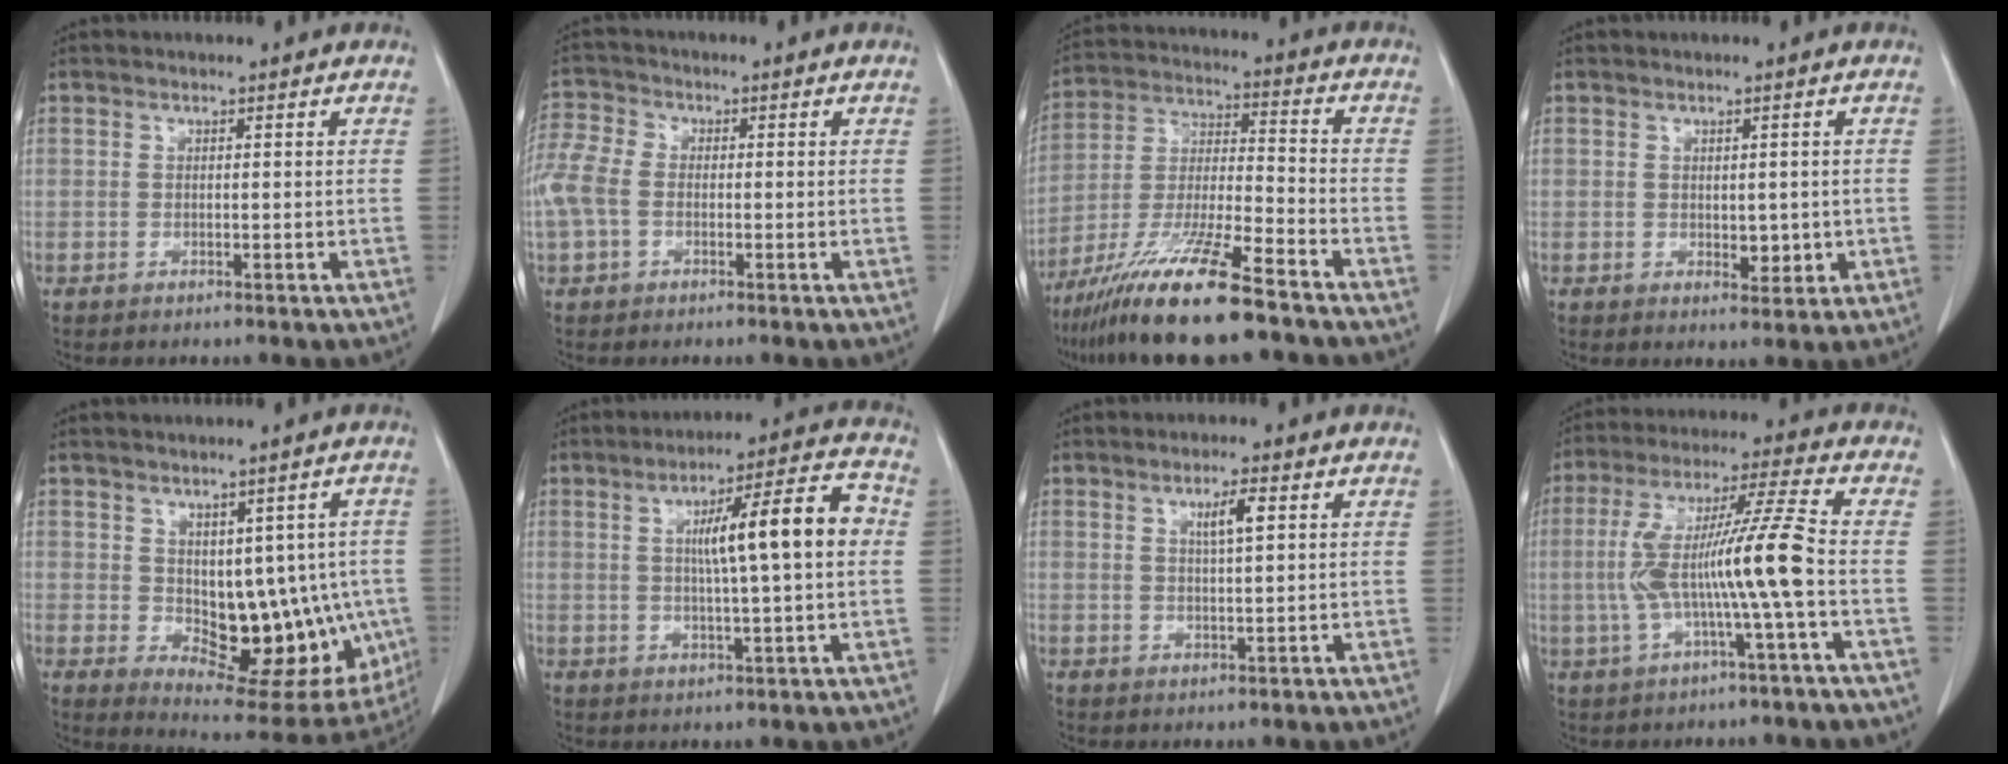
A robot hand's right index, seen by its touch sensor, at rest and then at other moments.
{"total": 12.4, "force": [-1.4, 9.7, 7.7], "torque": [-0.241, 0.025, -0.027]}
{"total": 16.0, "force": [-11.6, 0.8, 11.0], "torque": [-0.227, -0.034, -0.214]}
{"total": 3.0, "force": [-0.3, 1.7, 2.4], "torque": [-0.029, -0.004, 0.005]}
{"total": 15.7, "force": [-1.5, 8.4, 13.2], "torque": [-0.156, 0.001, 0.005]}
{"total": 12.1, "force": [1.6, 0.8, 12.0], "torque": [-0.180, 0.021, 0.022]}
{"total": 3.5, "force": [1.4, 0.3, 3.2], "torque": [-0.053, -0.001, 0.023]}
{"total": 12.6, "force": [-1.8, -0.9, 12.4], "torque": [-0.243, 0.018, -0.037]}